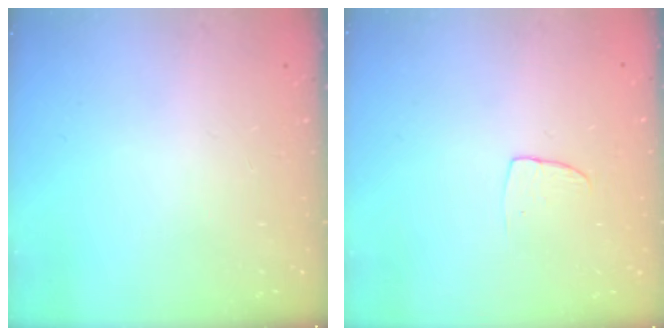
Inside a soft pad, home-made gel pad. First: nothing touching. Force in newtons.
{"total": 3.3, "press": 3.3, "slide": 0.2}